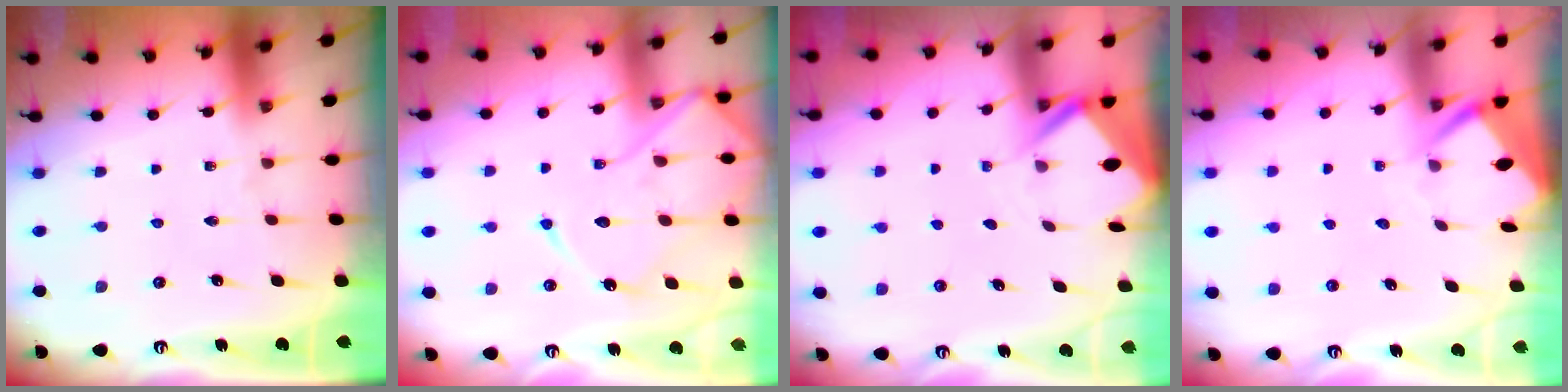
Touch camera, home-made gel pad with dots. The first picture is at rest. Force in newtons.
{"total": 14.0, "press": 14.0, "slide": 1.3}
{"total": 3.0, "press": 3.0, "slide": 0.3}
{"total": 3.5, "press": 3.5, "slide": 0.3}